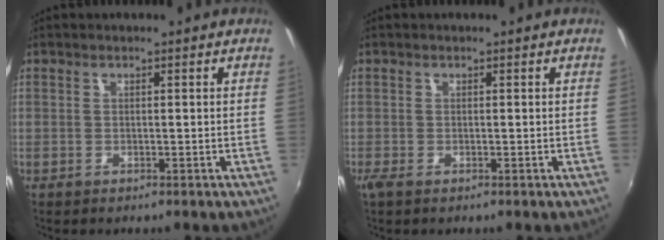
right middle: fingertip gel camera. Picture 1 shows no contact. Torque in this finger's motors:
{"motor_torque": [0.57, -0.57, 0.08, 0.03]}